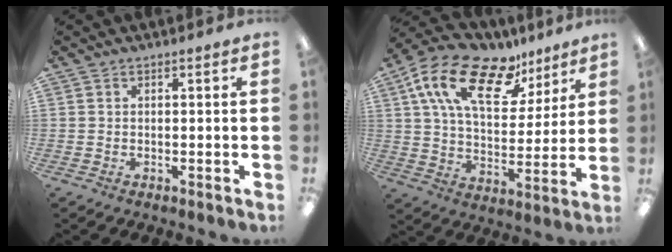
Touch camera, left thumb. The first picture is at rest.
{"total": 20.1, "force": [12.4, 9.7, 12.6], "torque": [-0.225, -0.055, 0.218]}